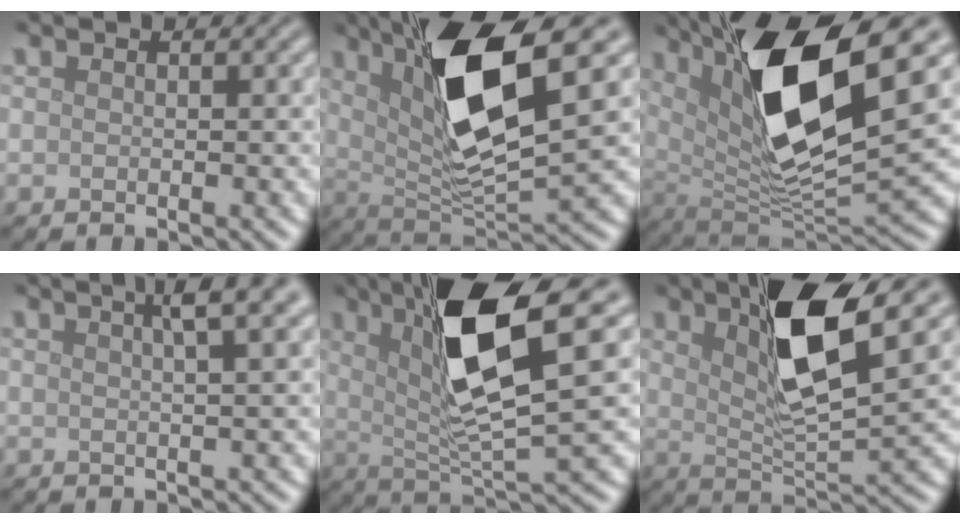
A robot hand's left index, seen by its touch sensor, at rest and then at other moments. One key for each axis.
{"total": 10.5, "fx": 4.0, "fy": 2.9, "fz": 9.3, "tx": -0.167, "ty": -0.009, "tz": 0.074}
{"total": 14.4, "fx": 5.3, "fy": 4.6, "fz": 12.6, "tx": -0.222, "ty": -0.004, "tz": 0.098}
{"total": 4.7, "fx": 2.7, "fy": 1.1, "fz": 3.8, "tx": -0.035, "ty": 0.022, "tz": 0.020}
{"total": 10.1, "fx": 3.6, "fy": 2.2, "fz": 9.2, "tx": -0.154, "ty": -0.005, "tz": 0.065}
{"total": 8.4, "fx": 3.8, "fy": 2.1, "fz": 7.3, "tx": -0.130, "ty": 0.000, "tz": 0.063}